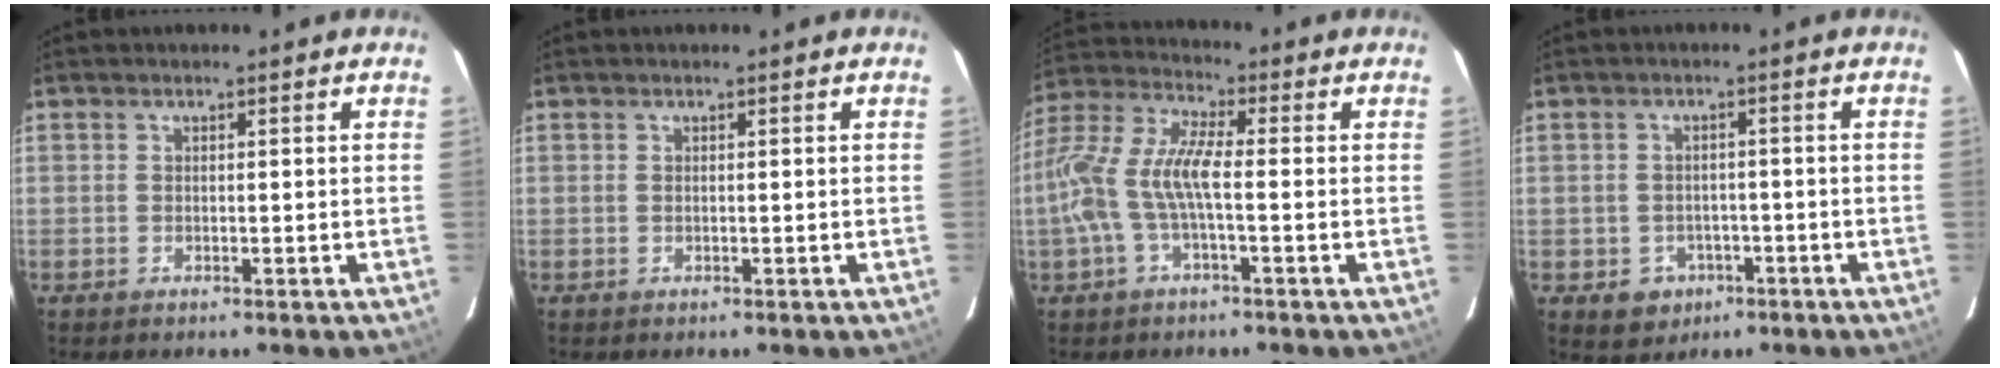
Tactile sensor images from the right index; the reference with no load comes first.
{"total": 0.0}
{"total": 11.4, "force": [-2.4, 2.8, 10.8], "torque": [-0.234, 0.006, -0.047]}
{"total": 5.2, "force": [-2.2, 4.5, 1.3], "torque": [-0.038, 0.009, -0.017]}